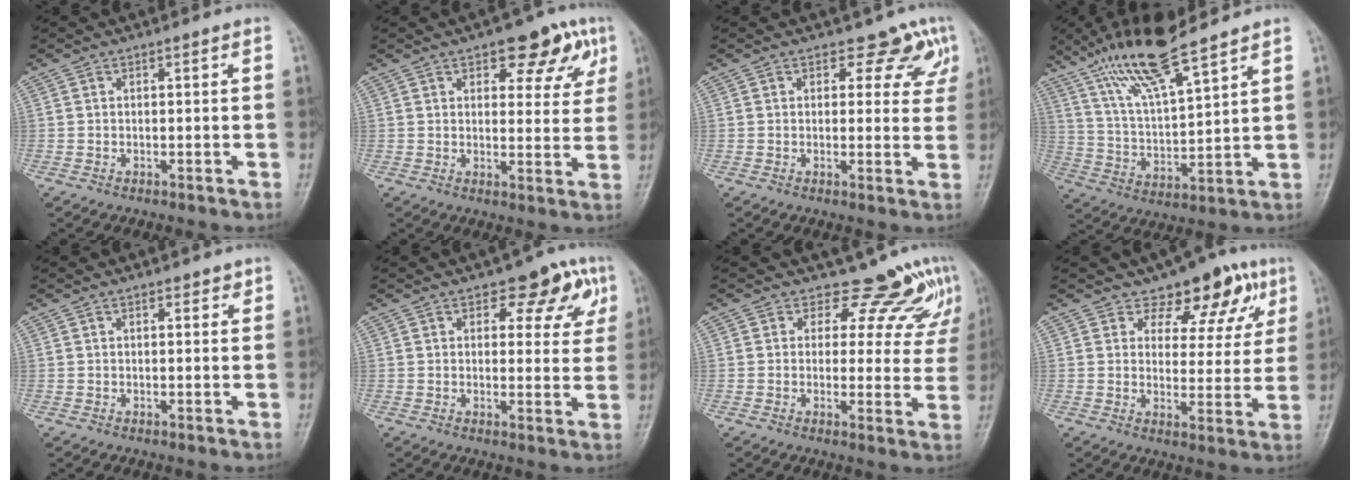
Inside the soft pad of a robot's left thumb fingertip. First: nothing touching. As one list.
[{"total": 10.6, "force": [5.7, 5.1, 7.3], "torque": [-0.047, -0.018, 0.068]}, {"total": 5.0, "force": [3.4, 3.2, 1.8], "torque": [0.014, -0.018, 0.030]}, {"total": 14.3, "force": [10.5, 2.4, 9.3], "torque": [-0.169, -0.048, 0.206]}, {"total": 1.6, "force": [1.1, 0.9, 0.9], "torque": [-0.002, -0.003, 0.010]}, {"total": 8.8, "force": [4.5, 4.8, 5.8], "torque": [-0.025, -0.013, 0.051]}, {"total": 9.7, "force": [8.3, 4.6, 1.6], "torque": [0.027, -0.058, 0.082]}, {"total": 10.5, "force": [6.9, 6.2, 5.1], "torque": [-0.020, -0.035, 0.085]}]